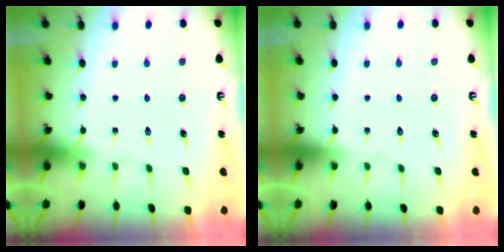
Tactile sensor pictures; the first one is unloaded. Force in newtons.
{"total": 0.0}